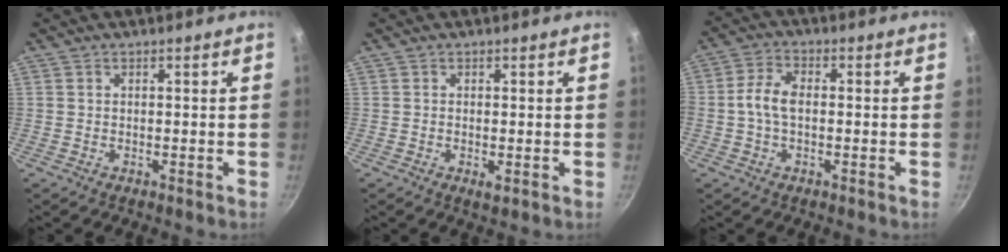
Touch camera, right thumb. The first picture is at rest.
{"total": 1.2, "force": [-0.1, 0.5, 1.0], "torque": [-0.020, -0.005, -0.002]}
{"total": 5.6, "force": [-0.5, 3.2, 4.6], "torque": [-0.089, 0.023, -0.018]}